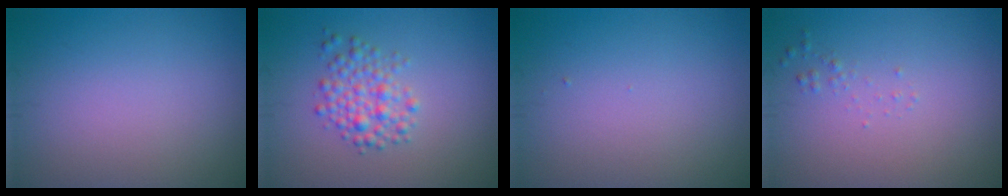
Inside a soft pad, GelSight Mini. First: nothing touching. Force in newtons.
{"total": 2.8, "press": 2.8, "slide": 0.1}
{"total": 0.0}
{"total": 0.6, "press": 0.6, "slide": 0.0}